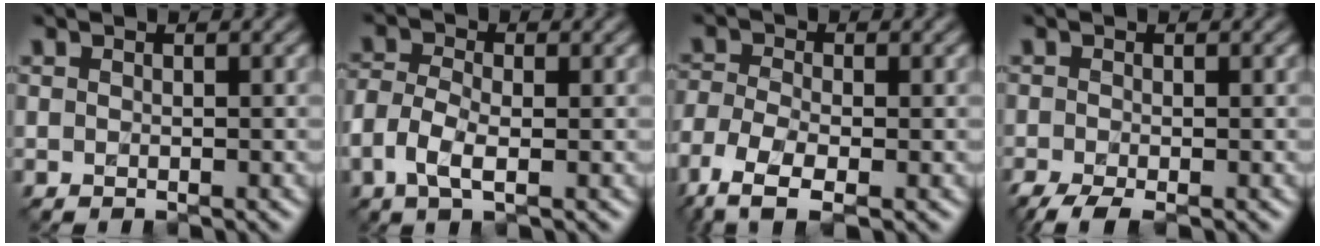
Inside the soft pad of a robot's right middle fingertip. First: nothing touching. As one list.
[{"total": 2.9, "force": [-1.3, 1.4, 2.2], "torque": [-0.058, -0.007, -0.028]}, {"total": 5.3, "force": [-3.9, 1.9, 3.1], "torque": [-0.074, -0.016, -0.081]}, {"total": 2.9, "force": [-2.1, 0.7, 1.9], "torque": [-0.040, -0.006, -0.040]}]